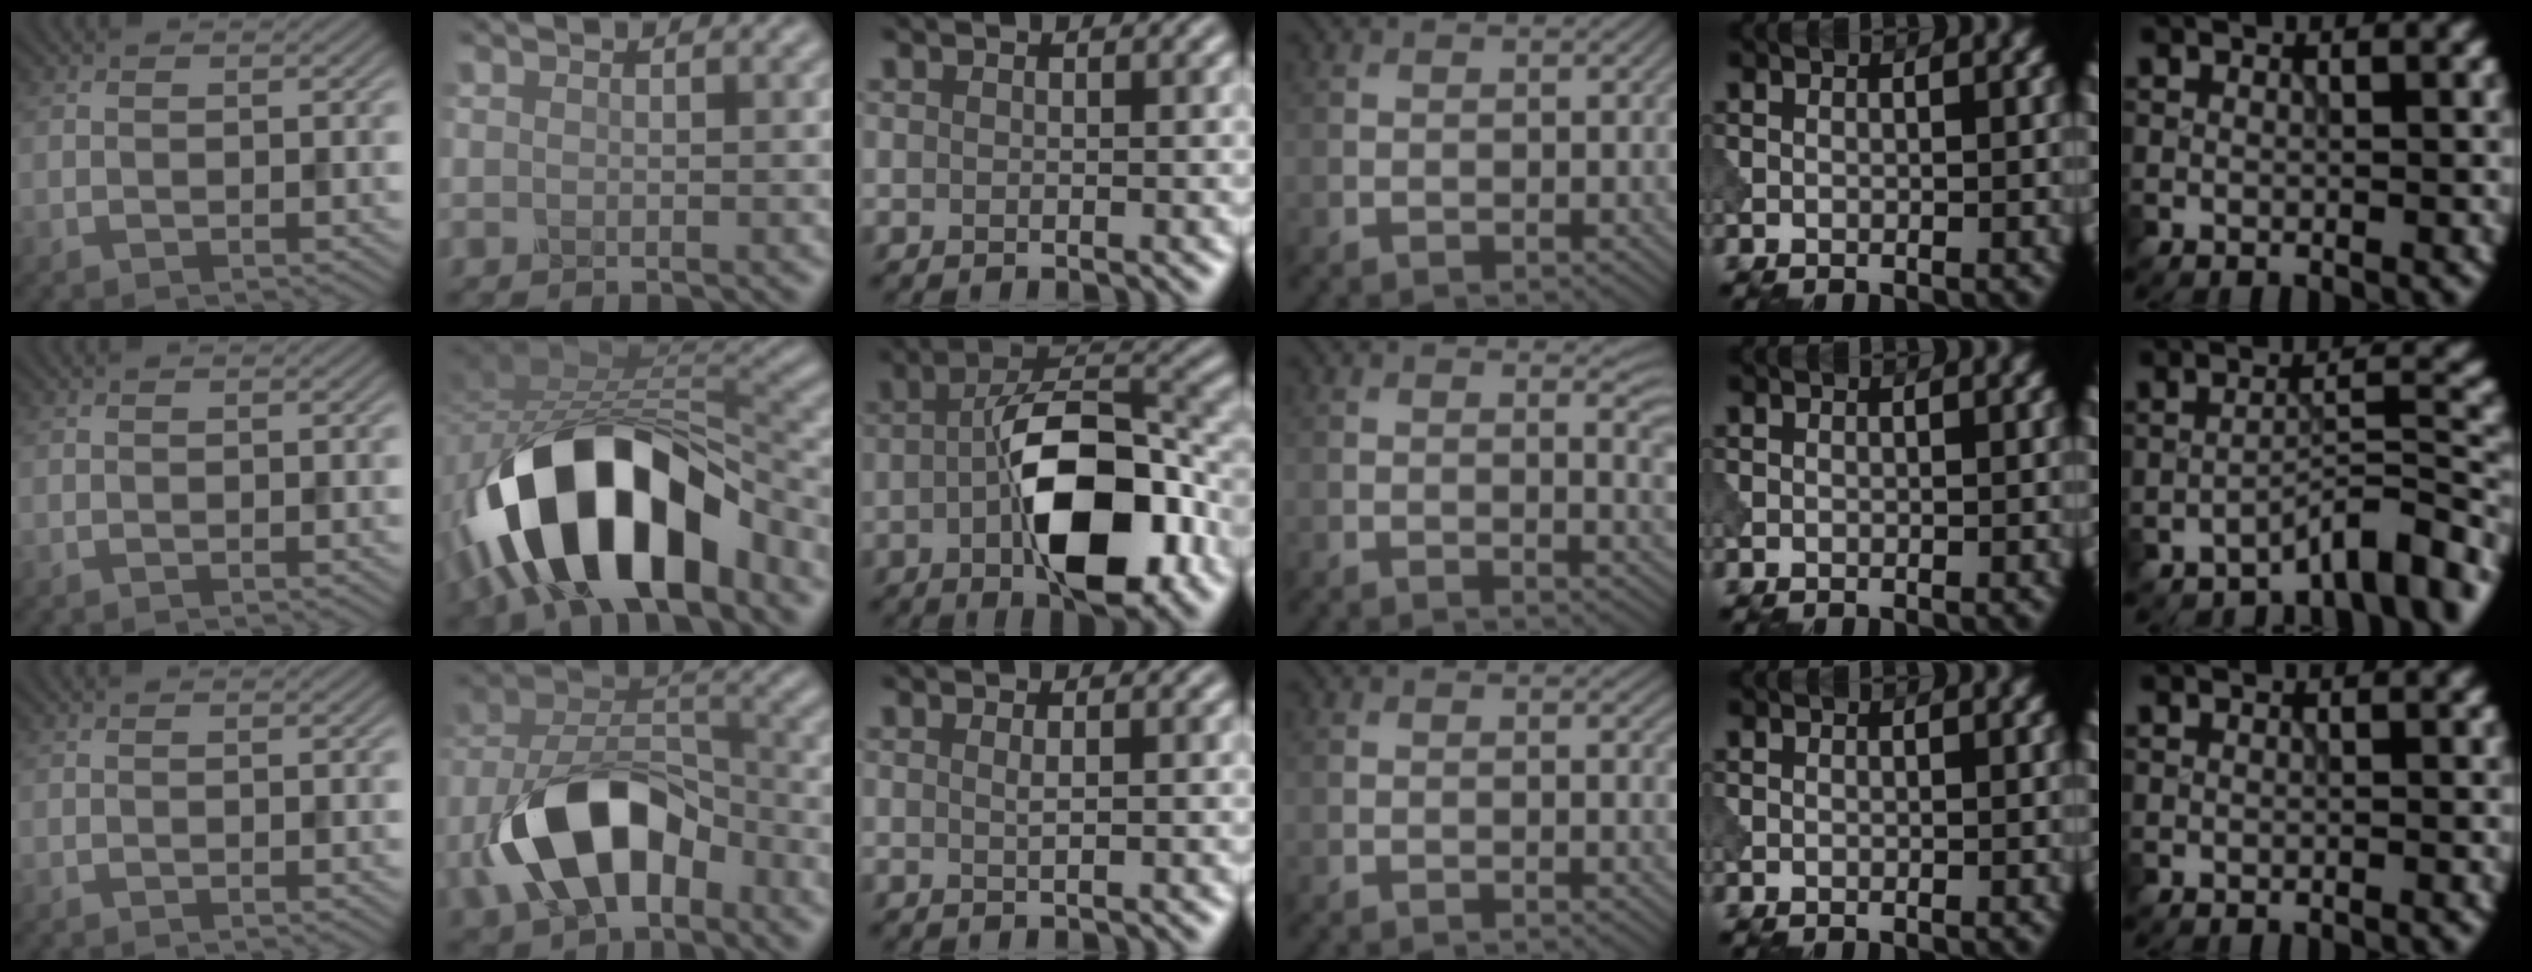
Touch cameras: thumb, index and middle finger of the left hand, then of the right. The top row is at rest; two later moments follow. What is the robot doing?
{"motion": "dispense", "object": "dispenser bottle"}